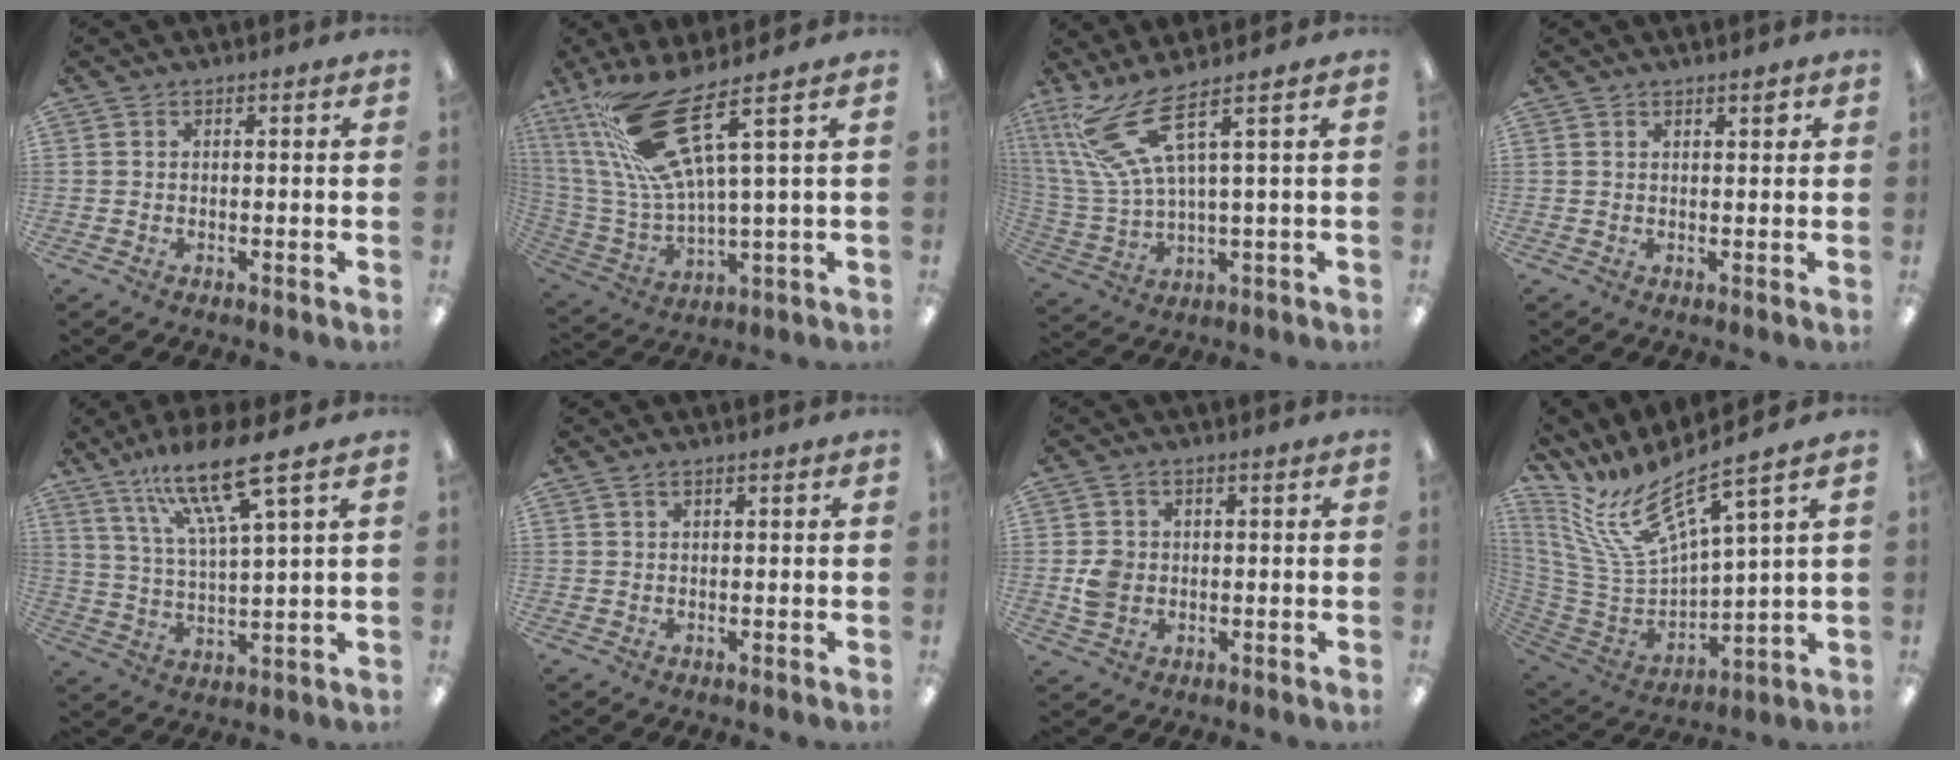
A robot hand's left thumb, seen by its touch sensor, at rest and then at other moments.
{"total": 21.8, "force": [11.6, 5.9, 17.5], "torque": [-0.360, -0.034, 0.199]}
{"total": 15.4, "force": [7.7, 4.7, 12.5], "torque": [-0.277, -0.020, 0.134]}
{"total": 1.6, "force": [1.2, 0.5, 0.9], "torque": [-0.004, -0.007, 0.018]}
{"total": 15.0, "force": [10.6, 2.4, 10.4], "torque": [-0.200, -0.047, 0.176]}
{"total": 1.4, "force": [0.9, 0.5, 1.0], "torque": [-0.021, 0.001, 0.016]}
{"total": 4.9, "force": [0.3, 4.2, 2.5], "torque": [-0.033, 0.004, 0.006]}
{"total": 18.7, "force": [12.8, 6.0, 12.2], "torque": [-0.265, -0.087, 0.219]}